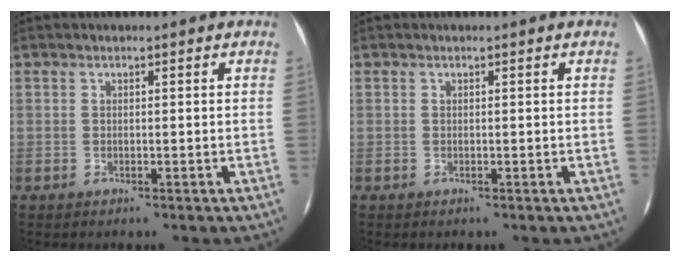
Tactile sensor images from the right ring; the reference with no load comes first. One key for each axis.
{"total": 0.0}